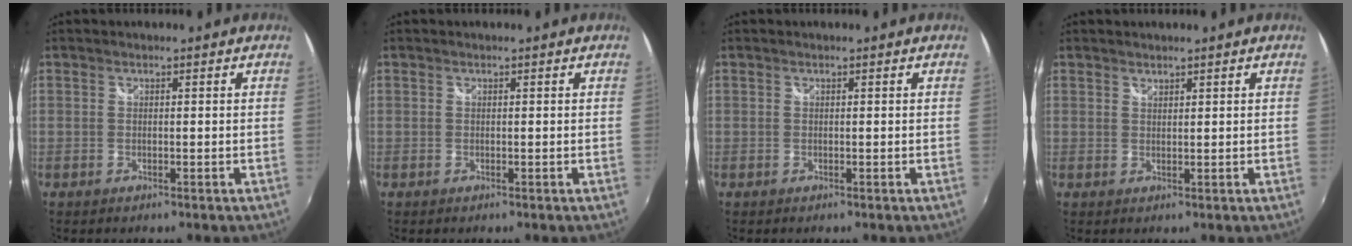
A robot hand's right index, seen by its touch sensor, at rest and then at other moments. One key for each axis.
{"total": 0.0}
{"total": 0.0}
{"total": 0.9, "fx": 0.9, "fy": 0.2, "fz": 0.1, "tx": 0.000, "ty": 0.000, "tz": 0.017}